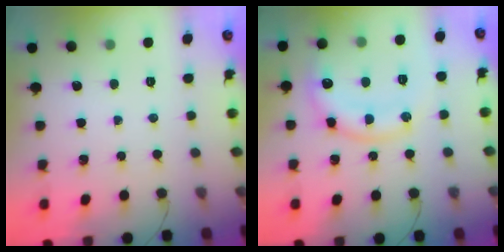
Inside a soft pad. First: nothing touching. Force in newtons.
{"total": 15.8, "press": 15.7, "slide": 1.1}